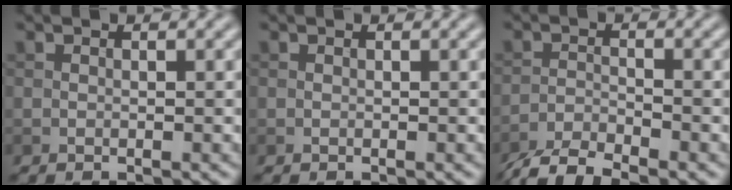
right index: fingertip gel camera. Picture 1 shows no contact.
{"total": 0.0}
{"total": 5.0, "force": [-4.3, 1.0, 2.3], "torque": [-0.043, -0.008, -0.088]}